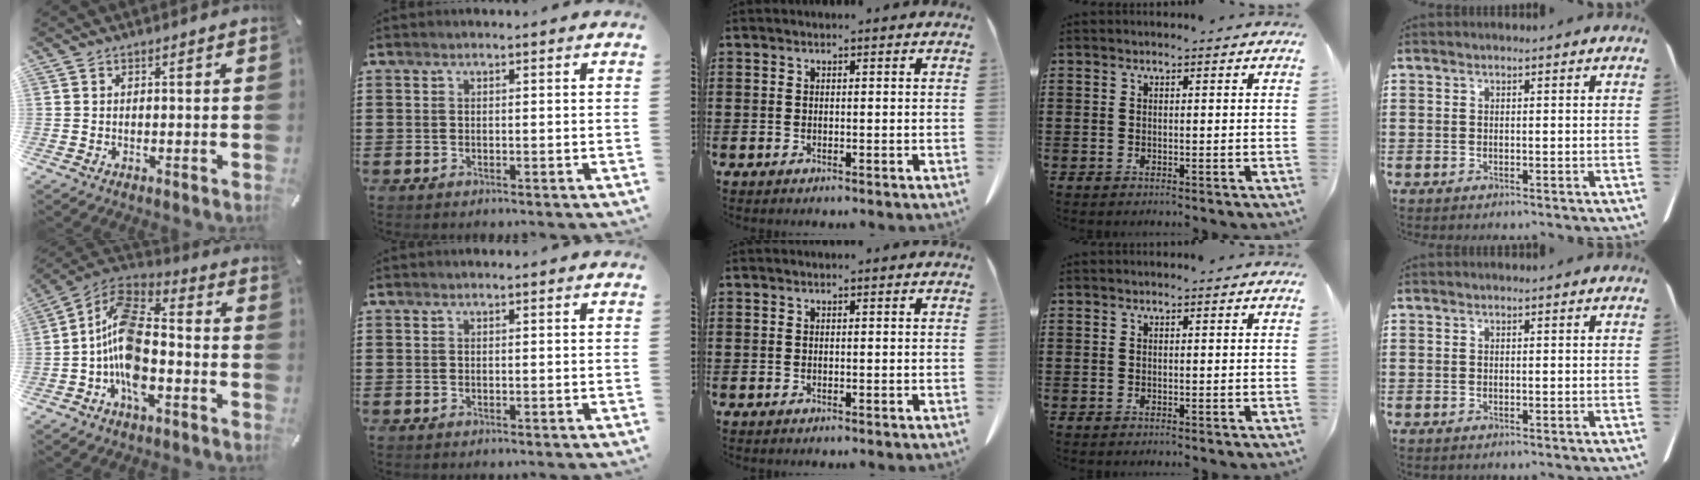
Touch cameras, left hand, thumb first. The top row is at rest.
{"thumb": {"total": 13.4, "force": [-4.8, 7.5, 10.0], "torque": [-0.217, 0.012, -0.091]}}